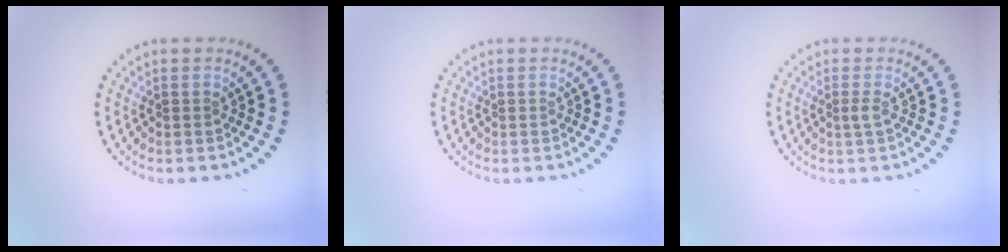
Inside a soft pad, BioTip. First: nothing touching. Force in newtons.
{"total": 0.0}
{"total": 0.8, "press": 0.6, "slide": 0.5}